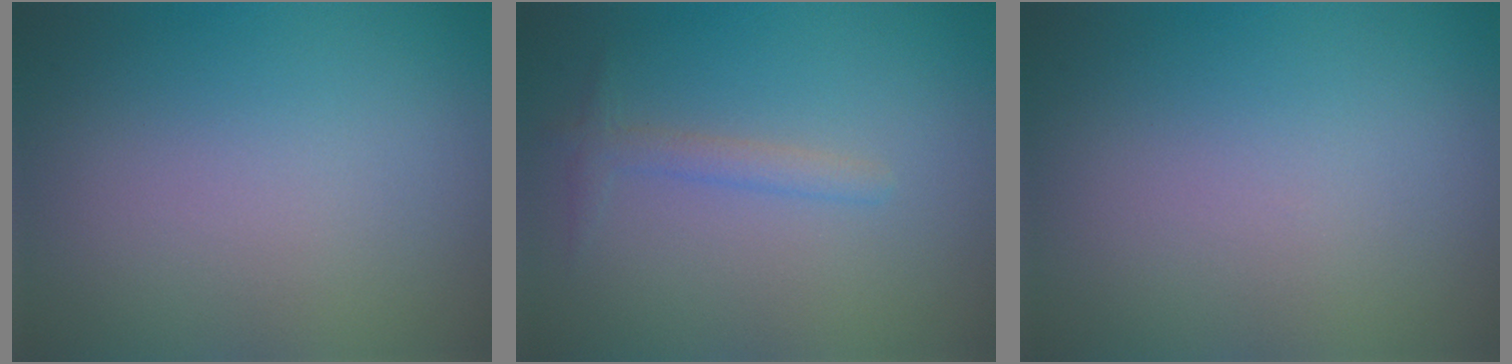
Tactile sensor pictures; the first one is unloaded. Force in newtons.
{"total": 1.4, "press": 1.4, "slide": 0.0}
{"total": 0.0}